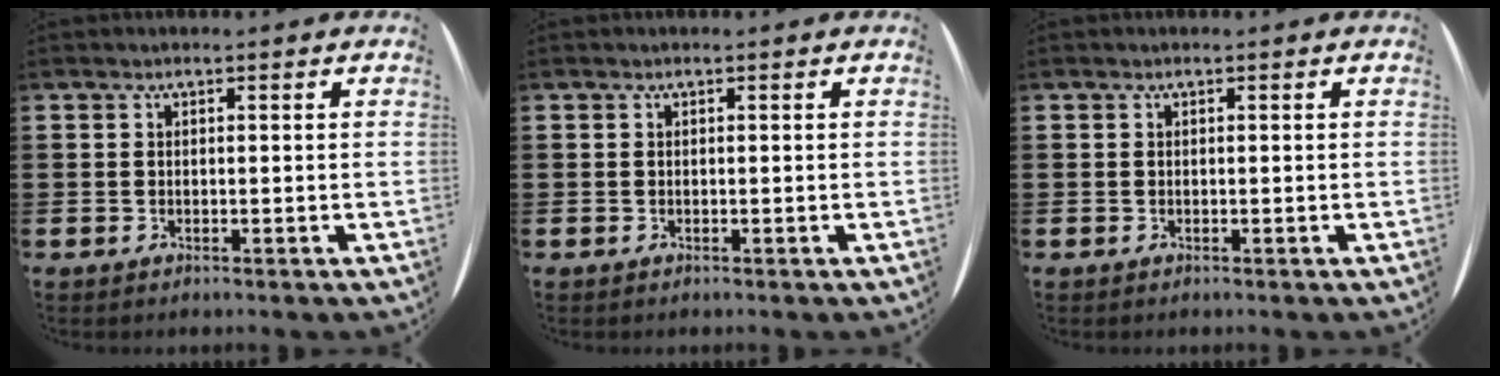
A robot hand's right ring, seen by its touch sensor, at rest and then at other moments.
{"total": 0.0}
{"total": 0.0}